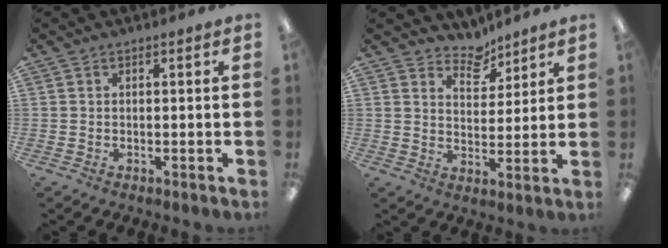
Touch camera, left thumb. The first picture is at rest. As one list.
[{"total": 6.2, "force": [5.5, 2.8, 1.1], "torque": [-0.008, -0.040, 0.097]}]